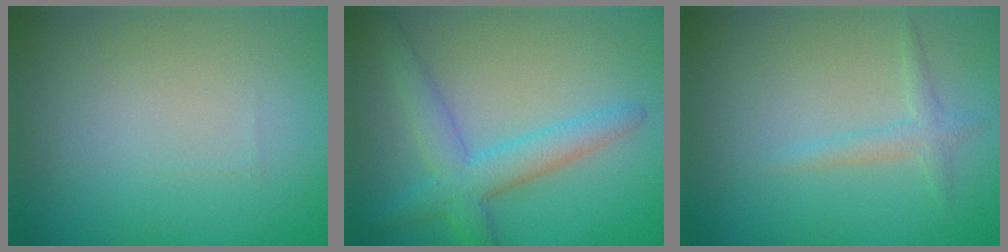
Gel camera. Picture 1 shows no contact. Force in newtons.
{"total": 4.4, "press": 4.4, "slide": 0.0}
{"total": 1.5, "press": 1.5, "slide": 0.1}